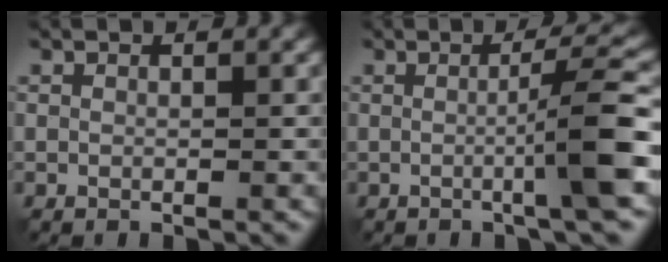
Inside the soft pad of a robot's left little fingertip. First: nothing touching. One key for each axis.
{"total": 5.6, "fx": -0.7, "fy": 0.7, "fz": 5.5, "tx": -0.082, "ty": 0.006, "tz": -0.014}